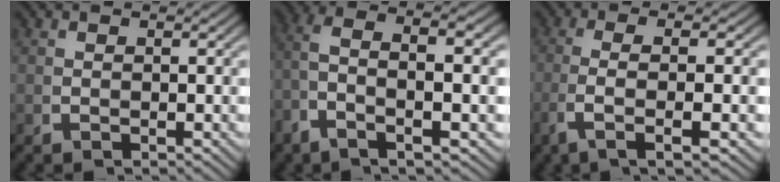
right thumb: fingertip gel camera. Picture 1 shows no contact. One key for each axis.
{"total": 6.8, "fx": 0.1, "fy": 2.4, "fz": 6.3, "tx": -0.149, "ty": -0.014, "tz": 0.008}
{"total": 5.8, "fx": -0.7, "fy": 1.3, "fz": 5.6, "tx": -0.124, "ty": -0.004, "tz": -0.005}